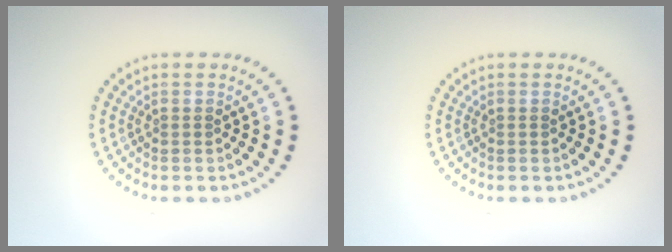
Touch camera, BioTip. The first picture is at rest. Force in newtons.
{"total": 0.0}